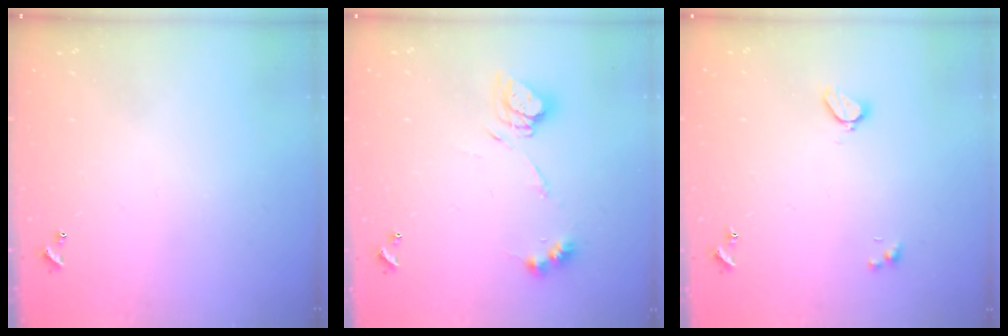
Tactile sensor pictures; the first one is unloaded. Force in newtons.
{"total": 10.2, "press": 10.1, "slide": 1.1}
{"total": 2.1, "press": 2.0, "slide": 0.5}